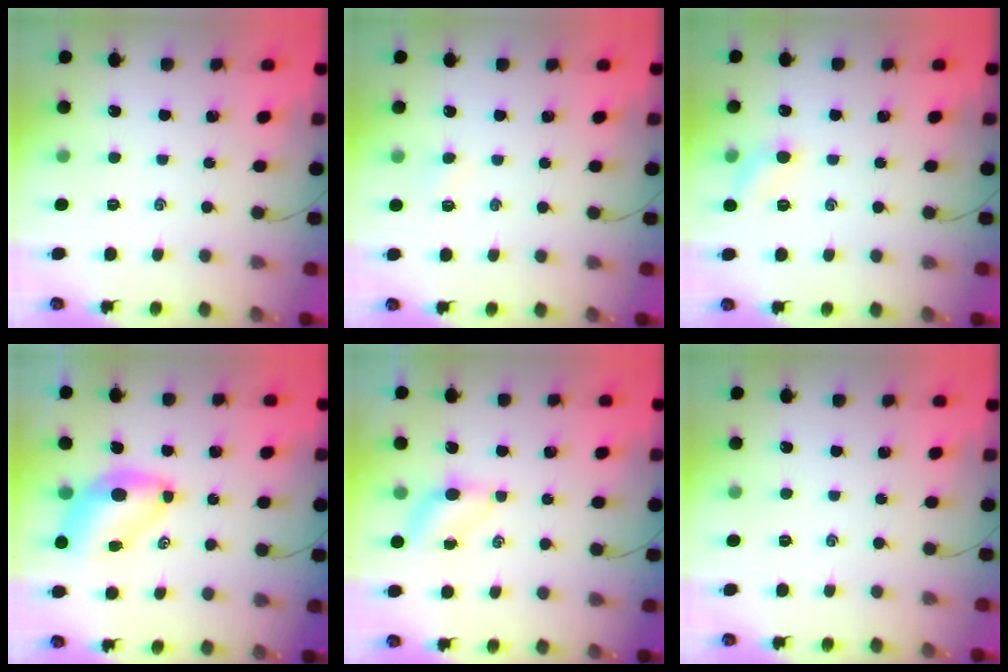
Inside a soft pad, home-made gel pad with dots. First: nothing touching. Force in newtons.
{"total": 2.4, "press": 2.2, "slide": 0.8}
{"total": 6.0, "press": 5.7, "slide": 1.8}
{"total": 6.8, "press": 6.6, "slide": 1.8}
{"total": 4.0, "press": 3.9, "slide": 1.2}
{"total": 0.0}